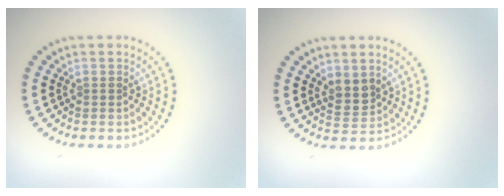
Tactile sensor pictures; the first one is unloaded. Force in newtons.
{"total": 2.0, "press": 1.8, "slide": 0.9}